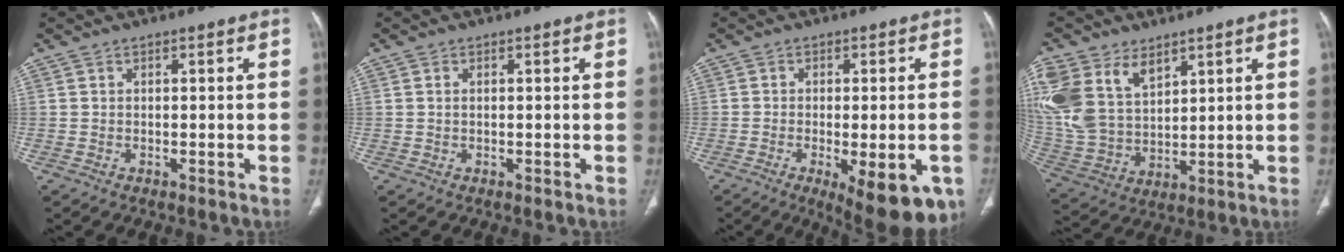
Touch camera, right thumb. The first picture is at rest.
{"total": 0.0}
{"total": 14.8, "force": [-6.5, 5.5, 12.1], "torque": [-0.125, -0.001, -0.076]}
{"total": 18.7, "force": [9.1, 12.4, 10.8], "torque": [-0.248, -0.008, 0.195]}